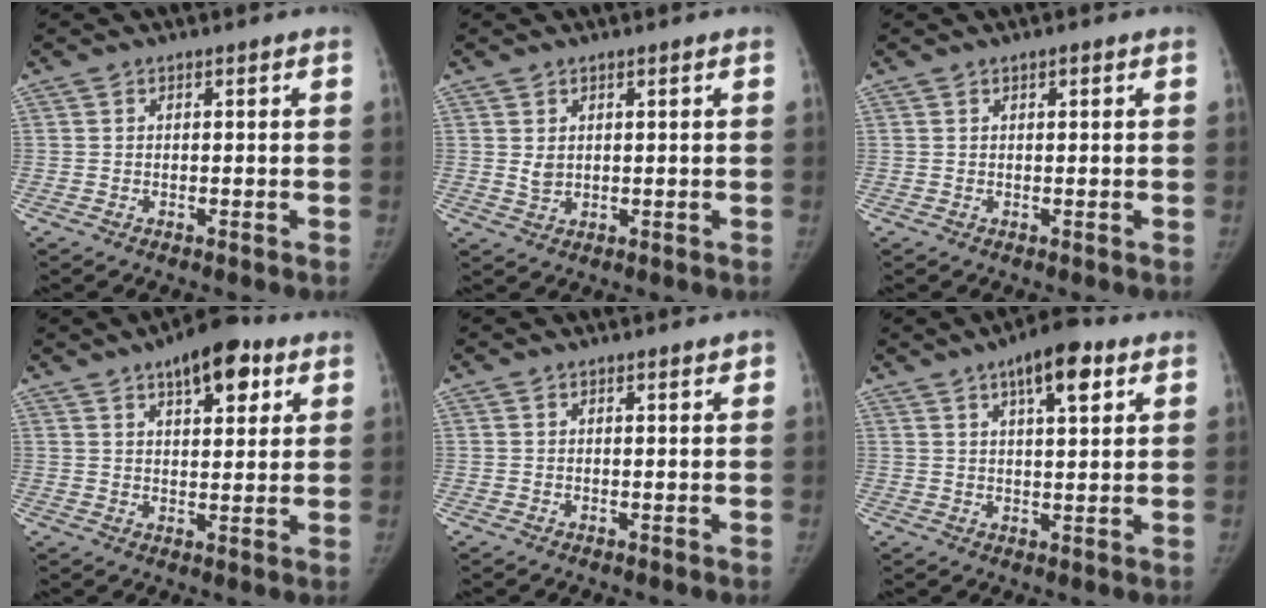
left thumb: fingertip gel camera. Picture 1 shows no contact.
{"total": 2.0, "force": [0.7, 1.4, 1.3], "torque": [-0.016, -0.008, 0.018]}
{"total": 0.8, "force": [0.4, 0.3, 0.6], "torque": [-0.010, 0.000, 0.007]}
{"total": 10.7, "force": [5.8, 4.7, 7.6], "torque": [-0.081, -0.016, 0.080]}
{"total": 1.0, "force": [0.7, 0.2, 0.6], "torque": [-0.005, -0.002, 0.009]}
{"total": 9.1, "force": [4.8, 3.1, 7.1], "torque": [-0.094, -0.012, 0.069]}